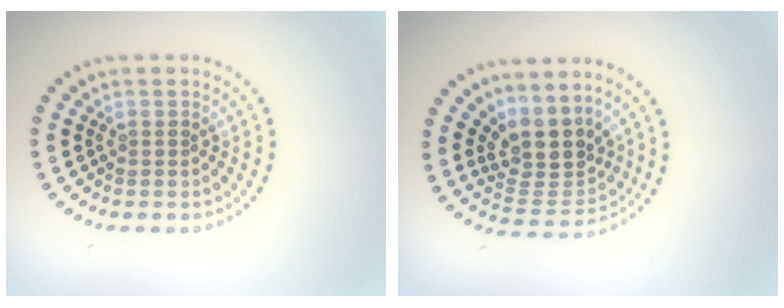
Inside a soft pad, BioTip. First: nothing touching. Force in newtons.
{"total": 4.1, "press": 3.1, "slide": 2.6}